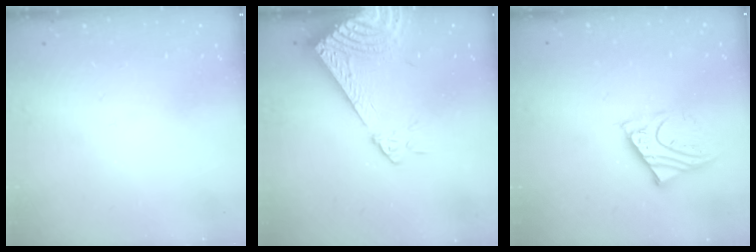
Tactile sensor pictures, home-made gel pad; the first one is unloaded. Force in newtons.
{"total": 12.0, "press": 11.9, "slide": 1.8}
{"total": 10.0, "press": 9.9, "slide": 1.2}